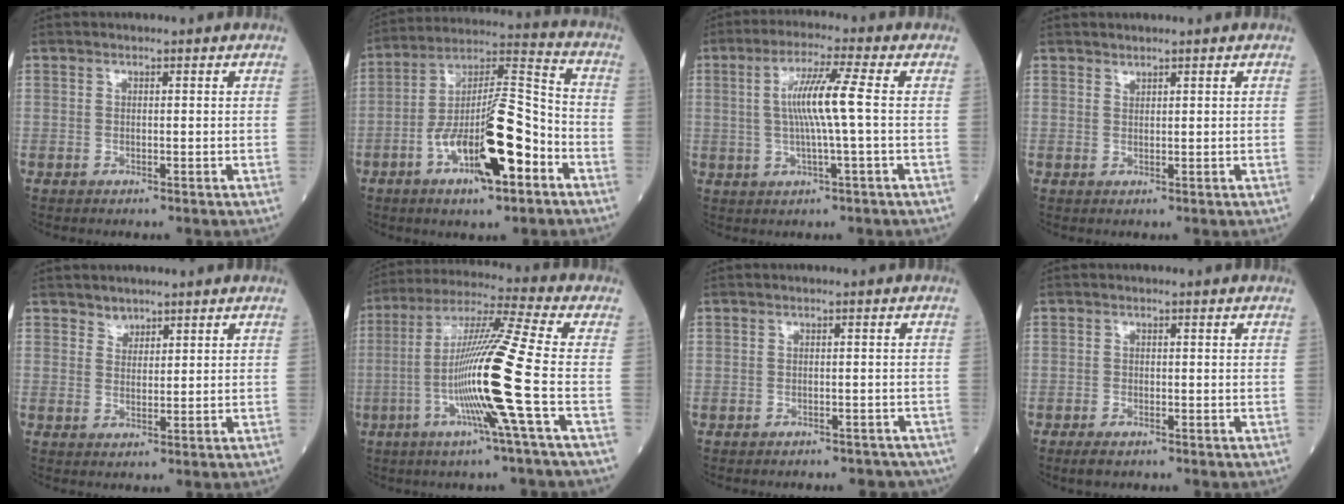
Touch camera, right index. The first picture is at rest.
{"total": 16.0, "force": [-6.2, 3.6, 14.4], "torque": [-0.260, 0.009, -0.099]}
{"total": 7.7, "force": [0.4, -0.7, 7.6], "torque": [-0.150, 0.004, 0.007]}
{"total": 0.6, "force": [0.6, 0.0, 0.1], "torque": [-0.008, -0.005, 0.012]}
{"total": 1.7, "force": [1.5, 0.8, 0.1], "torque": [0.001, -0.005, 0.024]}
{"total": 14.9, "force": [-3.6, -2.6, 14.2], "torque": [-0.272, -0.006, -0.076]}
{"total": 7.5, "force": [-6.5, 3.4, 1.5], "torque": [-0.018, 0.001, -0.062]}
{"total": 2.0, "force": [-1.5, 0.7, 1.1], "torque": [-0.029, -0.005, -0.022]}